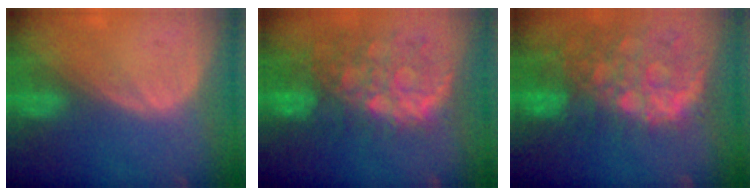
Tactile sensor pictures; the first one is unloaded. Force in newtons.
{"total": 11.1, "press": 9.7, "slide": 5.5}
{"total": 13.2, "press": 10.8, "slide": 7.6}